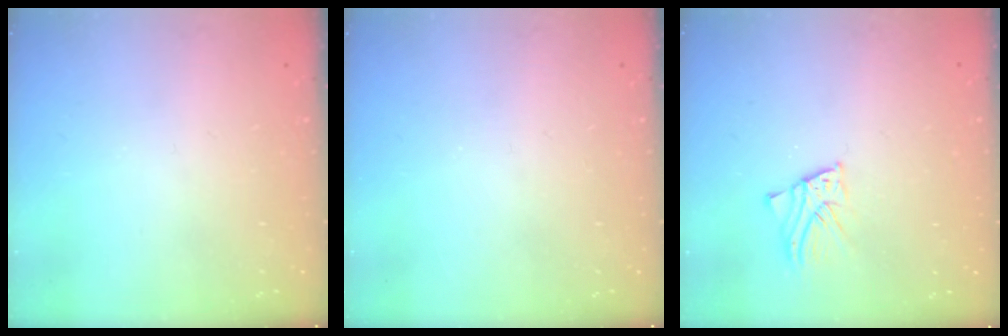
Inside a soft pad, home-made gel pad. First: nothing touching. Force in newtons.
{"total": 0.0}
{"total": 3.2, "press": 3.2, "slide": 0.3}